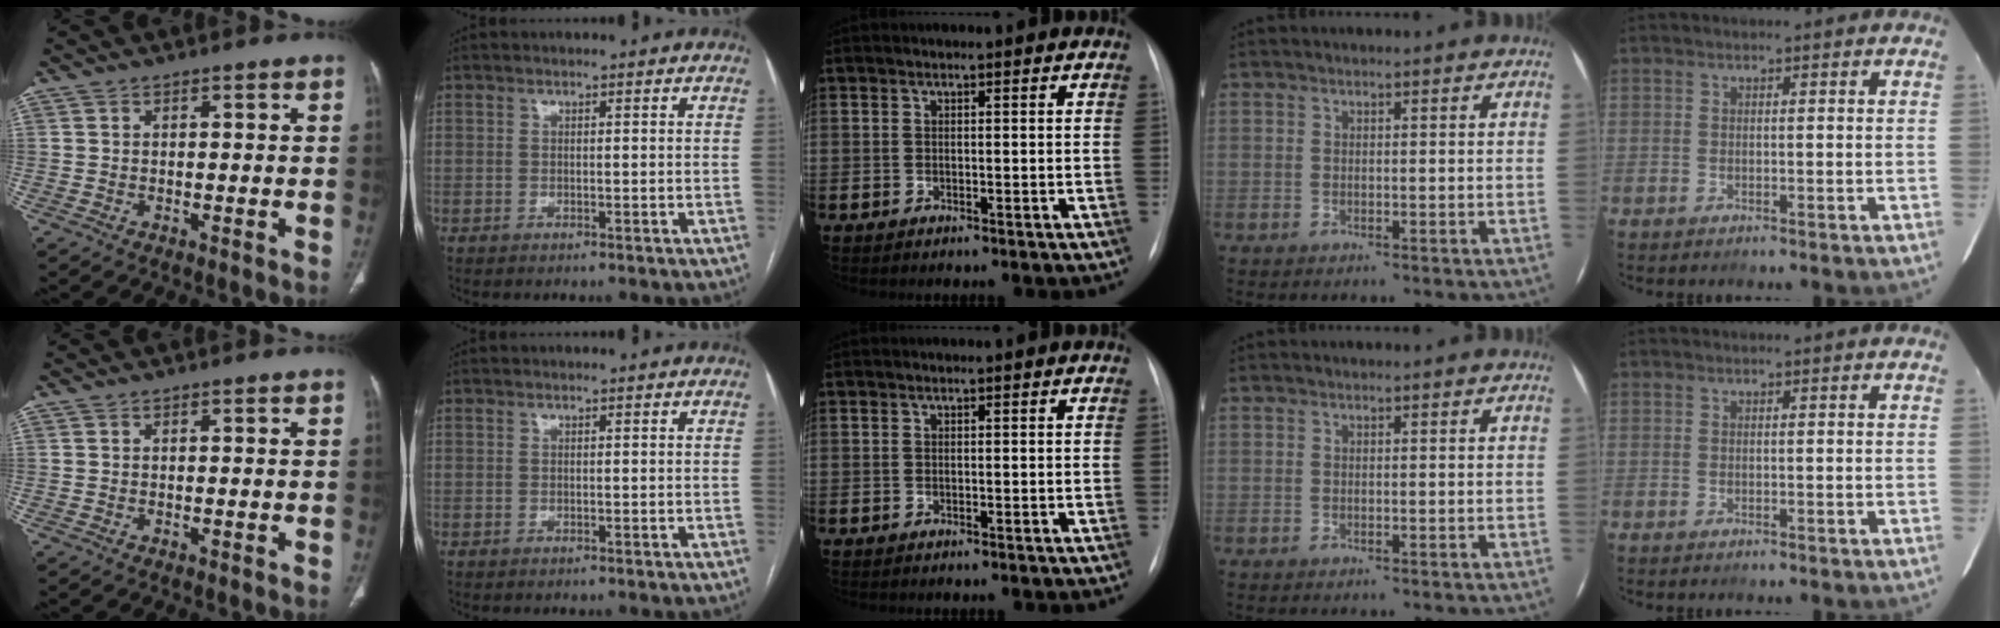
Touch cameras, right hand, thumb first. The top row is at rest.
{}